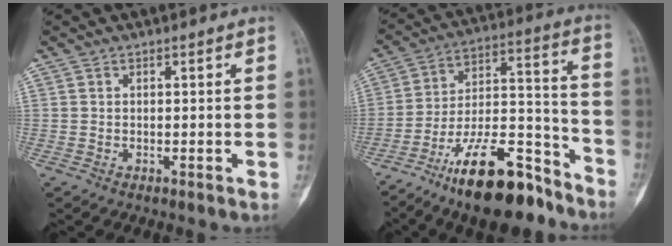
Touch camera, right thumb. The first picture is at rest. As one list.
[{"total": 20.7, "force": [-14.5, 7.2, 12.9], "torque": [-0.207, 0.097, -0.244]}]